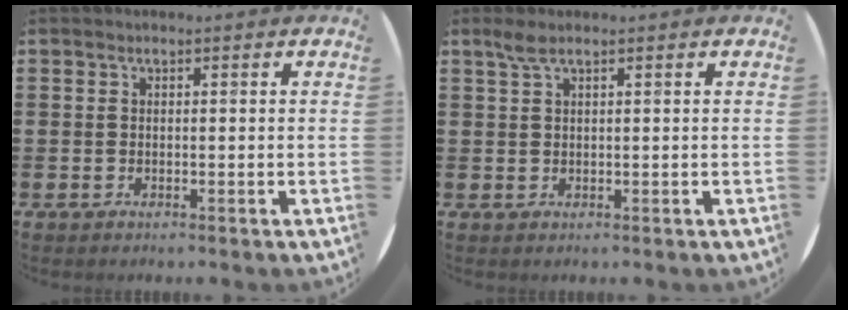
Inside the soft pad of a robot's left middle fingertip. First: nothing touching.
{"total": 1.5, "force": [1.0, 0.1, 1.1], "torque": [-0.023, 0.002, 0.017]}